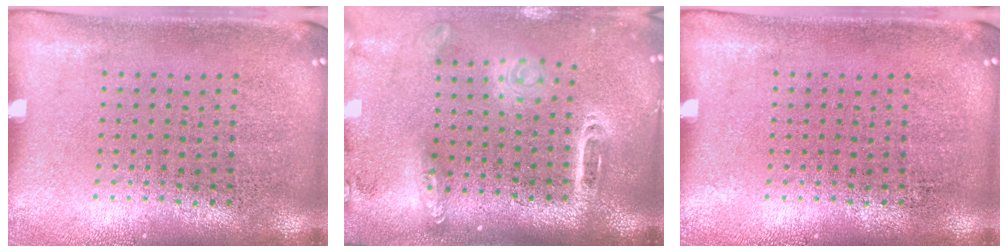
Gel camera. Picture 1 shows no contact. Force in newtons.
{"total": 2.5, "press": 1.9, "slide": 1.7}
{"total": 0.0}